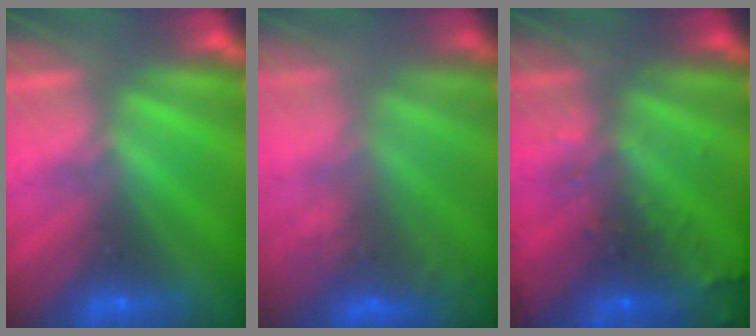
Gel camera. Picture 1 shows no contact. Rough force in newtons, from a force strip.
{"total": 8.2}
{"total": 7.4}